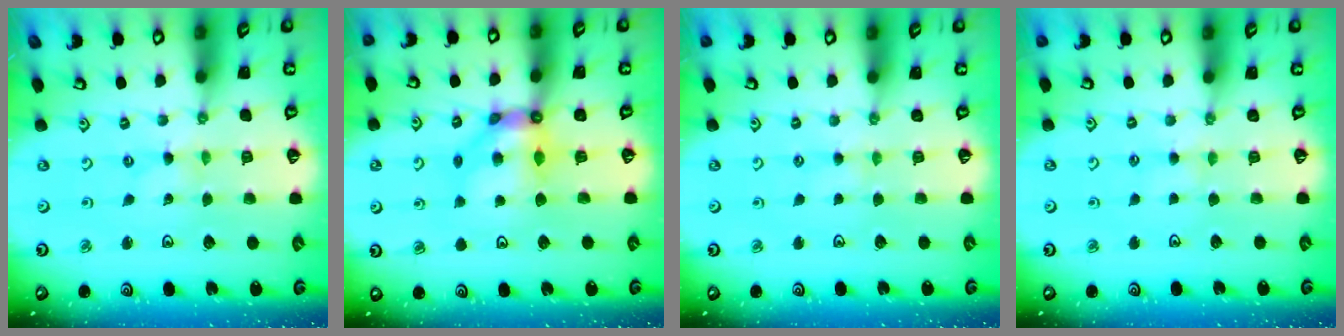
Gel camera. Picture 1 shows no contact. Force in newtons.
{"total": 9.6, "press": 9.5, "slide": 1.0}
{"total": 2.1, "press": 2.1, "slide": 0.3}
{"total": 3.1, "press": 3.0, "slide": 0.5}